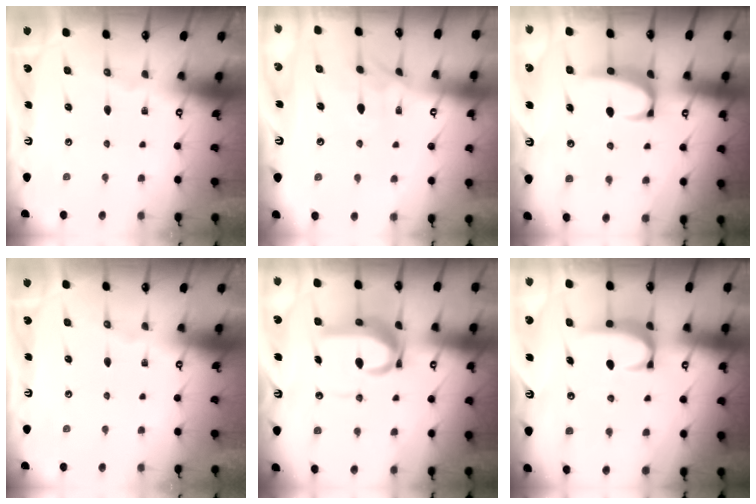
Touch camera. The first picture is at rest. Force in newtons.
{"total": 0.8, "press": 0.0, "slide": 0.8}
{"total": 2.4, "press": 2.3, "slide": 0.7}
{"total": 0.0}
{"total": 9.2, "press": 9.1, "slide": 0.9}
{"total": 2.0, "press": 1.9, "slide": 0.6}